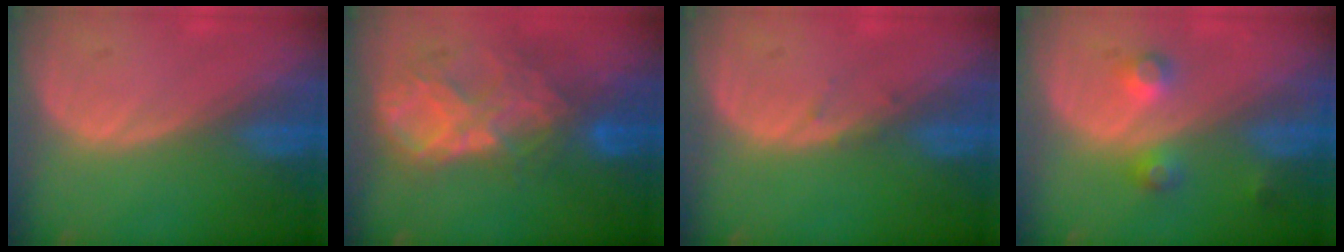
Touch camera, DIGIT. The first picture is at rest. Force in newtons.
{"total": 9.2, "press": 7.8, "slide": 4.9}
{"total": 0.8, "press": 0.7, "slide": 0.3}
{"total": 3.6, "press": 3.6, "slide": 0.6}